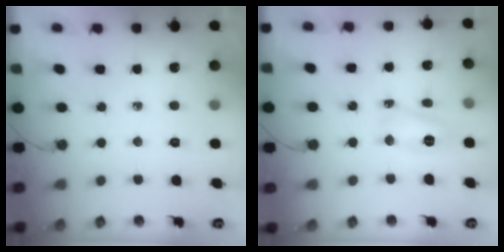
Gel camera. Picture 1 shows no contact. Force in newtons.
{"total": 6.6, "press": 6.4, "slide": 1.8}